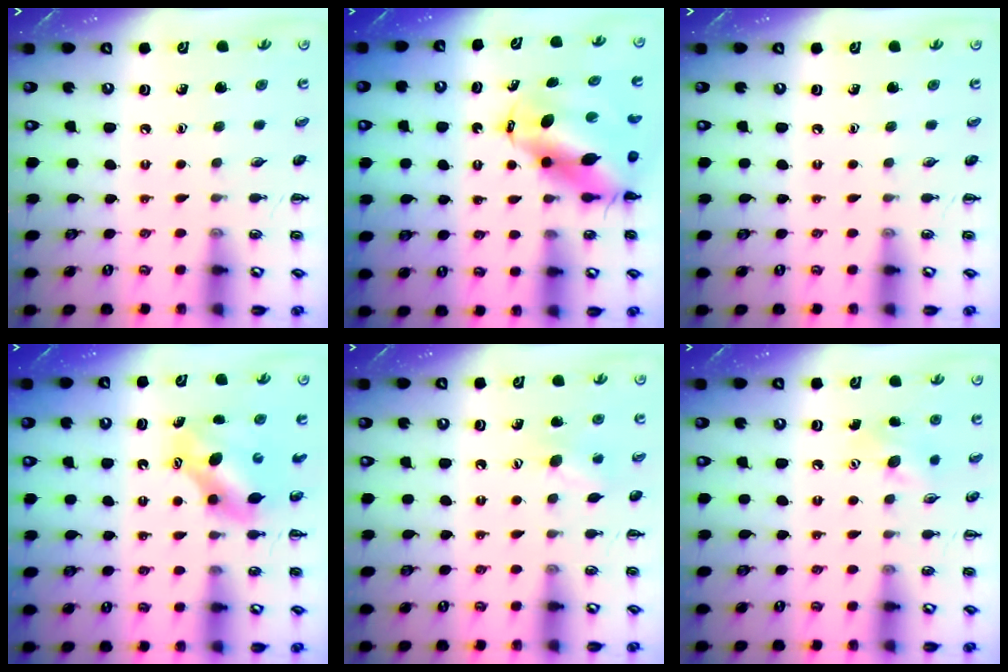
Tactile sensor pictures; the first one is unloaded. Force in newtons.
{"total": 10.5, "press": 10.2, "slide": 2.5}
{"total": 0.0}
{"total": 7.3, "press": 7.1, "slide": 1.6}
{"total": 7.6, "press": 7.4, "slide": 1.5}
{"total": 6.8, "press": 6.6, "slide": 1.3}